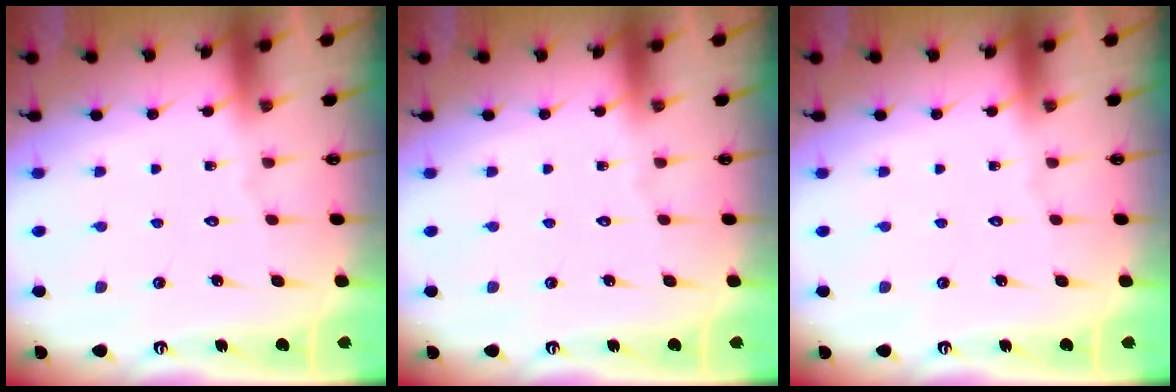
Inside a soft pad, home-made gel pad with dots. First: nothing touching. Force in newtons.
{"total": 0.0}
{"total": 0.0}